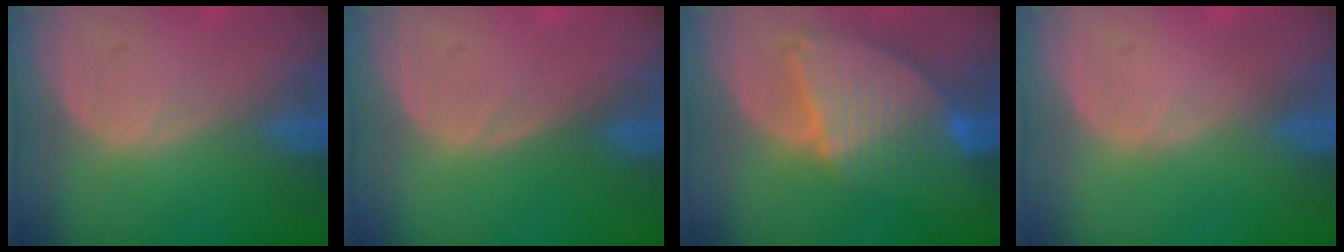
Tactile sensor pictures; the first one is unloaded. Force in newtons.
{"total": 0.0}
{"total": 8.6, "press": 7.5, "slide": 4.1}
{"total": 0.0}